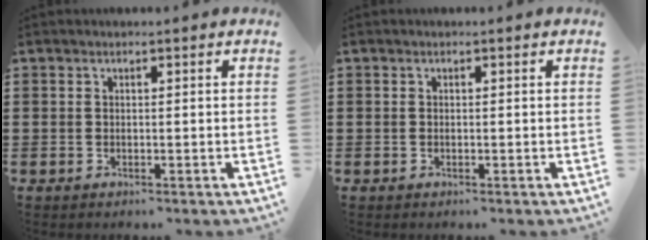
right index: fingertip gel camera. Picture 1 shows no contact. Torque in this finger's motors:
{"motor_torque": [0.00, 2.14, 0.00, 0.00]}